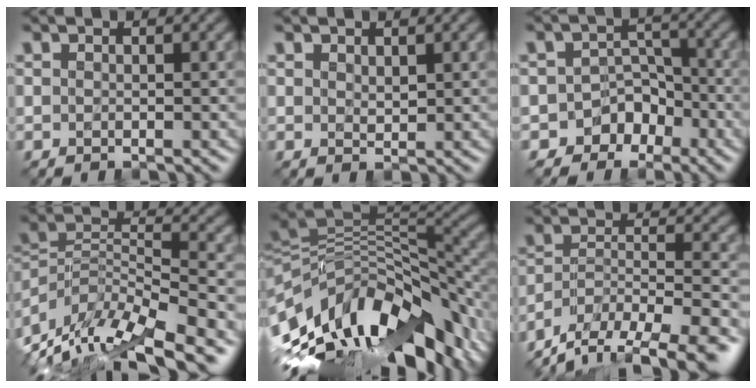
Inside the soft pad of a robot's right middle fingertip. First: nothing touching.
{"total": 0.7, "force": [0.5, 0.3, 0.4], "torque": [-0.011, -0.004, 0.014]}
{"total": 4.9, "force": [-3.6, 3.2, 0.7], "torque": [0.023, 0.014, -0.055]}
{"total": 12.7, "force": [-9.4, 4.4, 7.2], "torque": [-0.139, 0.015, -0.155]}
{"total": 14.5, "force": [-5.1, 6.5, 11.9], "torque": [-0.217, 0.010, -0.087]}
{"total": 11.5, "force": [-10.0, 3.3, 4.6], "torque": [-0.075, -0.009, -0.151]}